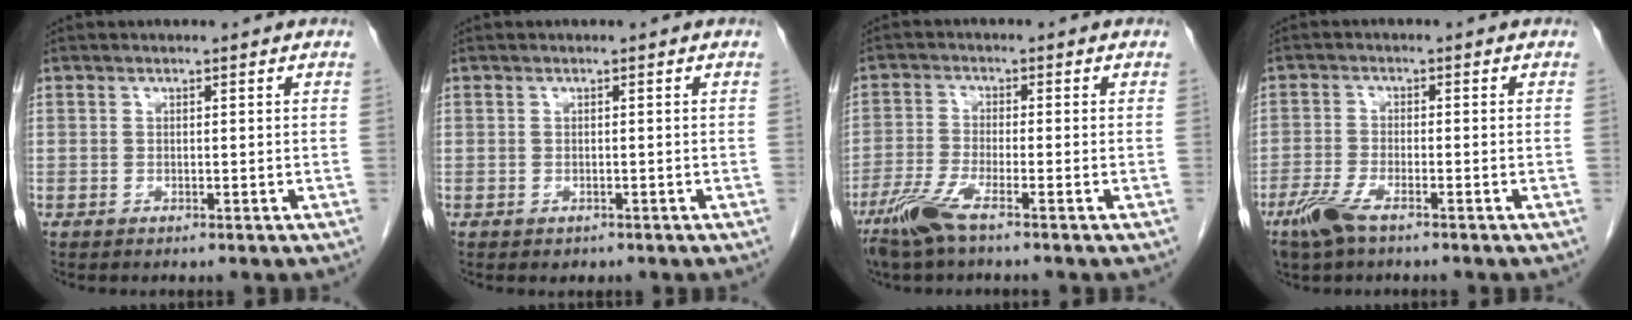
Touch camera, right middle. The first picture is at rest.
{"total": 0.7, "force": [-0.4, 0.6, 0.2], "torque": [-0.005, 0.001, -0.001]}
{"total": 5.7, "force": [-3.9, 0.3, 4.1], "torque": [-0.097, -0.014, -0.083]}
{"total": 5.0, "force": [-3.4, 1.1, 3.4], "torque": [-0.084, -0.010, -0.066]}